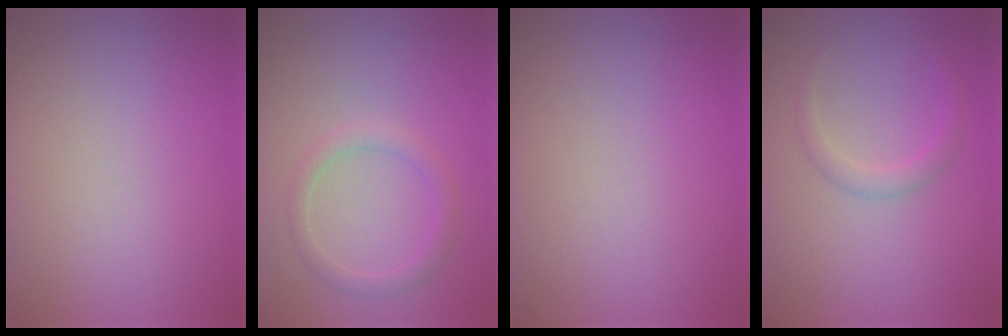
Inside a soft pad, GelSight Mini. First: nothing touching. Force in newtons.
{"total": 1.9, "press": 1.9, "slide": 0.1}
{"total": 0.0}
{"total": 1.5, "press": 1.5, "slide": 0.0}